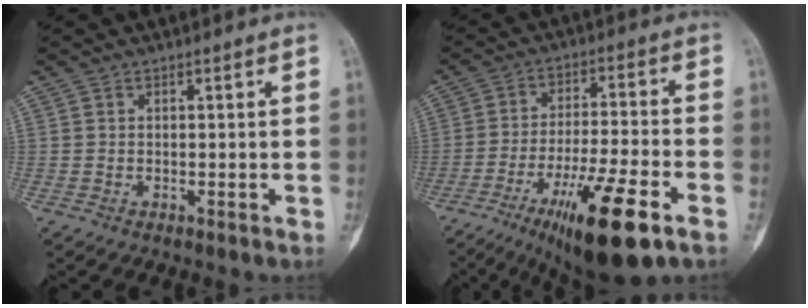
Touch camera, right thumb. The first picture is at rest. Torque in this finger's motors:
{"motor_torque": [2.71, 1.80, 1.36, -1.41, 0.52]}